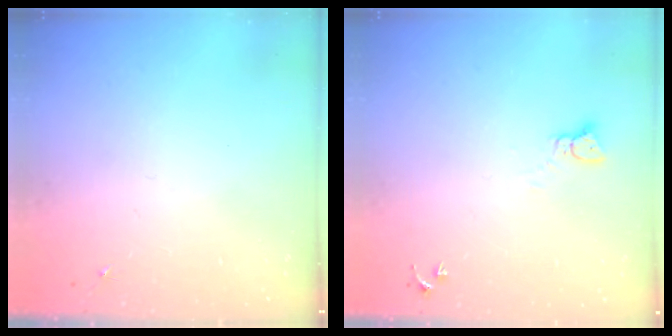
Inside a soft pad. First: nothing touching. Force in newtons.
{"total": 2.3, "press": 2.3, "slide": 0.3}